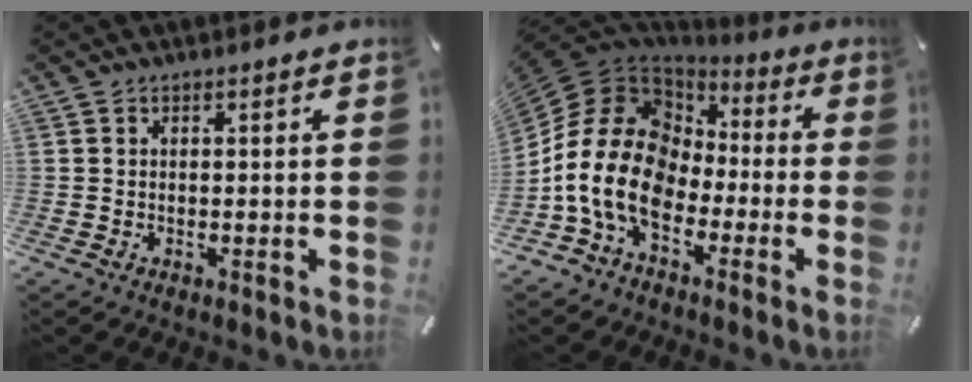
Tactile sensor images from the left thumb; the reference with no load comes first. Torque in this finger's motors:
{"motor_torque": [0.14, 2.49, 2.30, 0.47, 0.76]}